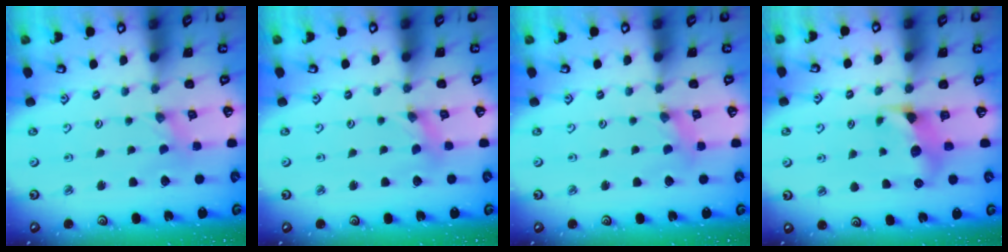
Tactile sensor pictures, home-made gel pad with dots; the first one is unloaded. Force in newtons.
{"total": 1.6, "press": 1.6, "slide": 0.3}
{"total": 1.7, "press": 1.7, "slide": 0.3}
{"total": 6.8, "press": 6.8, "slide": 0.5}